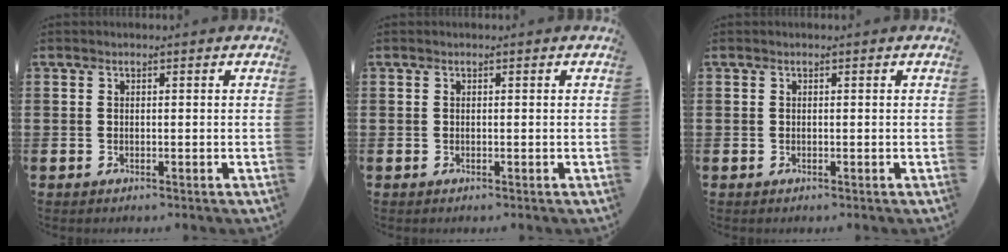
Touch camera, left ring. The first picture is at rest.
{"total": 0.0}
{"total": 0.0}